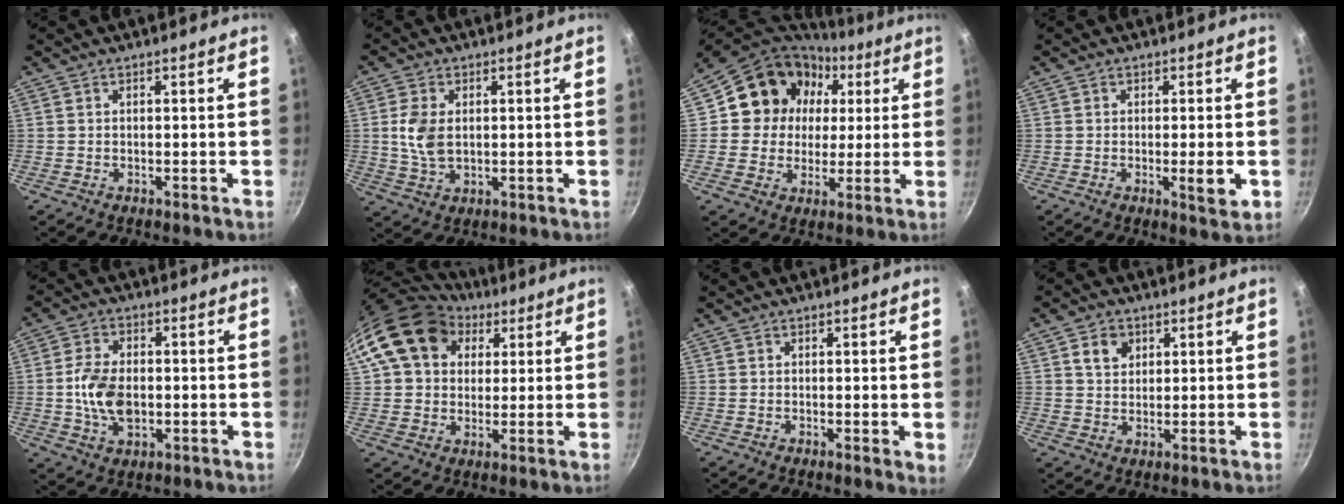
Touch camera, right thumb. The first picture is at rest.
{"total": 6.5, "force": [0.7, 4.1, 5.0], "torque": [-0.103, -0.003, 0.017]}
{"total": 16.1, "force": [4.0, 14.3, 6.2], "torque": [-0.088, 0.014, 0.055]}
{"total": 4.3, "force": [-0.8, 0.9, 4.1], "torque": [-0.059, -0.004, -0.011]}
{"total": 9.3, "force": [-0.7, 6.0, 7.1], "torque": [-0.123, 0.005, -0.015]}
{"total": 15.1, "force": [6.0, 11.8, 7.3], "torque": [-0.109, 0.007, 0.096]}
{"total": 1.5, "force": [0.1, 0.6, 1.4], "torque": [-0.016, -0.005, -0.001]}
{"total": 4.7, "force": [1.8, 3.7, 2.2], "torque": [-0.017, 0.000, 0.032]}